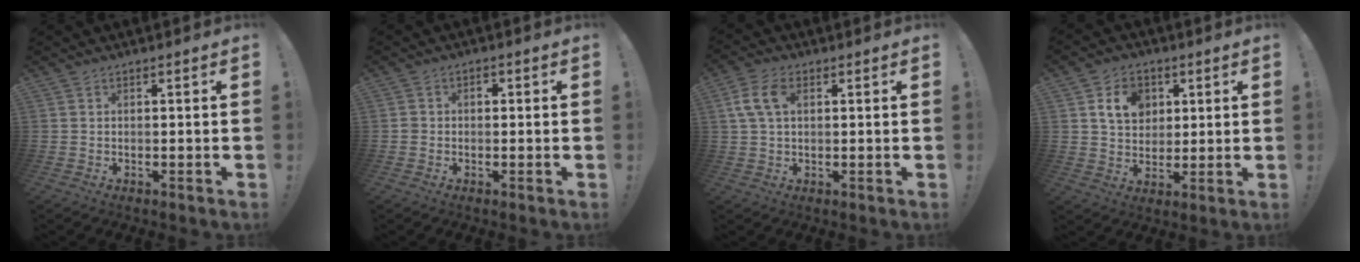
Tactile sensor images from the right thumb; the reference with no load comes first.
{"total": 2.1, "force": [-0.5, 1.8, 0.9], "torque": [-0.015, 0.004, -0.011]}
{"total": 8.0, "force": [2.3, 4.8, 5.9], "torque": [-0.118, 0.005, 0.043]}
{"total": 10.5, "force": [4.2, 8.2, 4.9], "torque": [-0.070, -0.009, 0.081]}